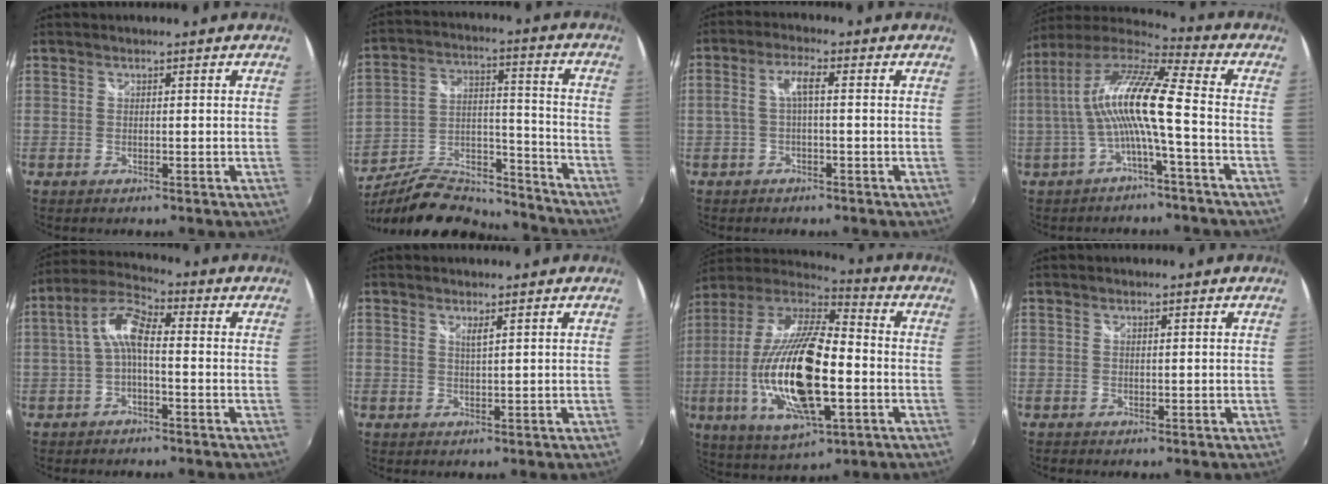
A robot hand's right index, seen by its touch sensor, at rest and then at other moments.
{"total": 22.4, "force": [-19.0, 7.4, 9.2], "torque": [-0.171, 0.019, -0.287]}
{"total": 4.0, "force": [-0.2, 0.8, 3.9], "torque": [-0.078, 0.010, 0.000]}
{"total": 12.6, "force": [-1.9, 0.6, 12.4], "torque": [-0.238, 0.013, -0.036]}
{"total": 6.6, "force": [-0.9, 2.4, 6.1], "torque": [-0.135, 0.022, -0.021]}
{"total": 1.3, "force": [0.9, 0.0, 1.0], "torque": [-0.018, -0.002, 0.015]}
{"total": 24.2, "force": [-4.8, 8.1, 22.2], "torque": [-0.438, -0.026, -0.086]}
{"total": 0.0}